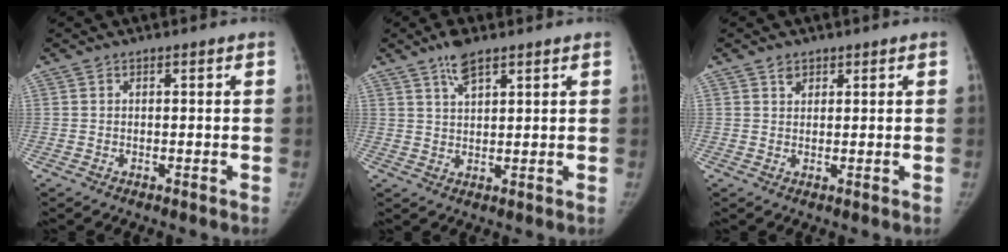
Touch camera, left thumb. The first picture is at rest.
{"total": 4.6, "force": [3.3, 1.4, 2.9], "torque": [-0.053, -0.011, 0.067]}
{"total": 1.6, "force": [1.1, 1.2, 0.4], "torque": [0.005, -0.006, 0.017]}